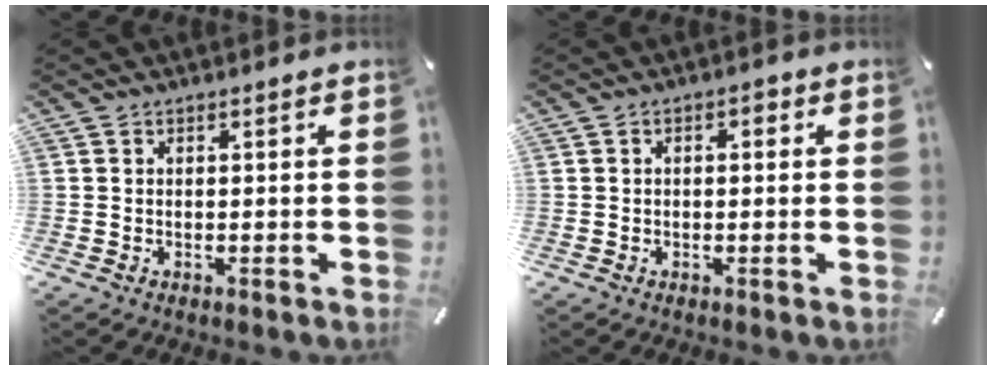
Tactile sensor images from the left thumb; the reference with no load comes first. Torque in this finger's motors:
{"motor_torque": [-0.22, -0.14, -0.07, 0.16, -0.01]}